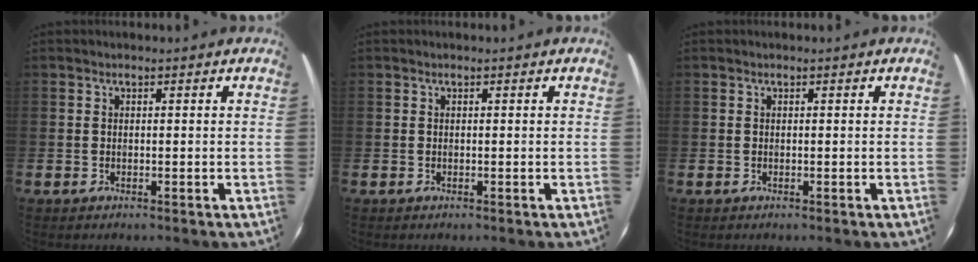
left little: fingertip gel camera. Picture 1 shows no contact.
{"total": 0.0}
{"total": 0.0}